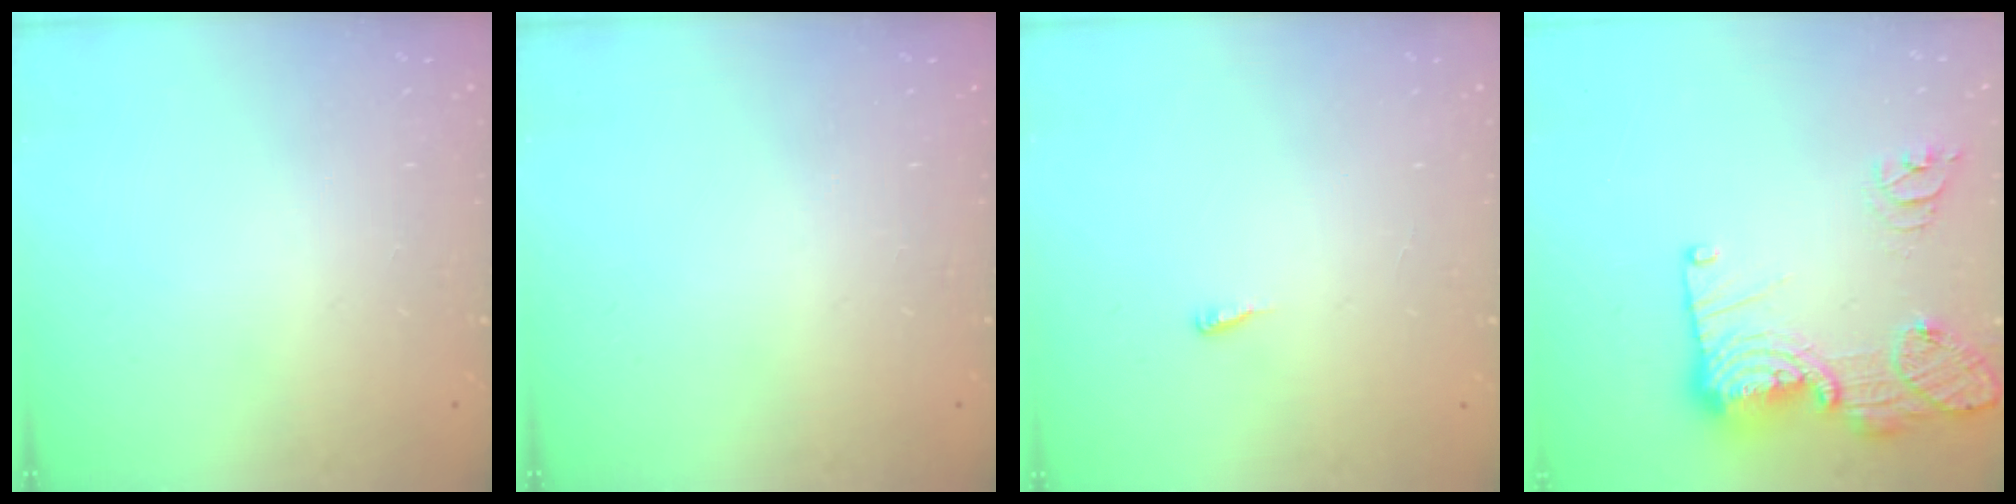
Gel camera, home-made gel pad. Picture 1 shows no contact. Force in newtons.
{"total": 0.0}
{"total": 4.1, "press": 4.0, "slide": 0.5}
{"total": 18.4, "press": 18.3, "slide": 1.7}